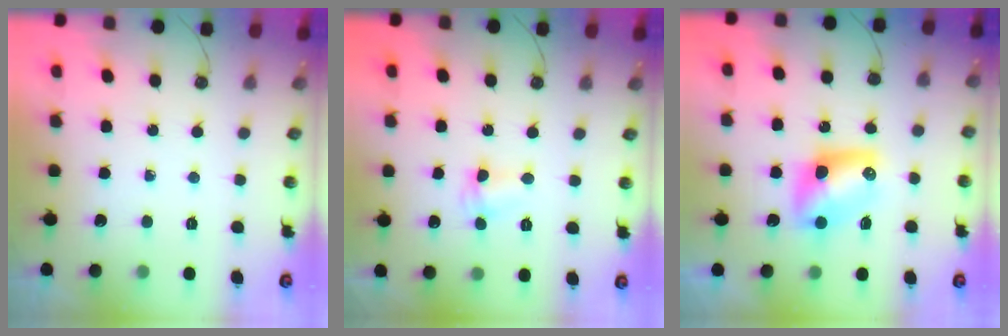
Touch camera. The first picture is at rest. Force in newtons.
{"total": 2.6, "press": 2.6, "slide": 0.6}
{"total": 9.0, "press": 9.0, "slide": 0.2}